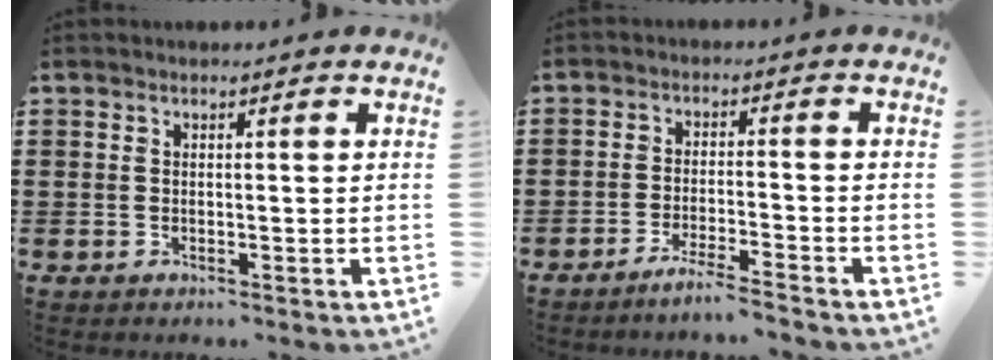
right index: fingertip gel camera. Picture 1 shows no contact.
{"total": 3.7, "force": [-3.4, -0.5, 1.3], "torque": [-0.029, -0.007, -0.068]}